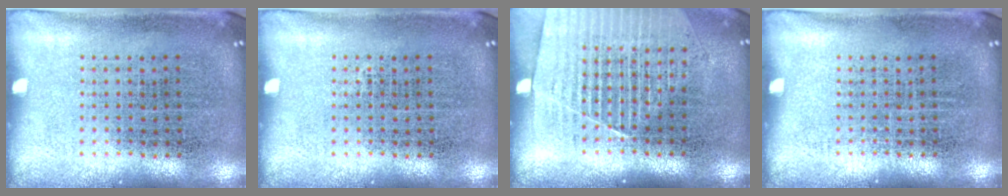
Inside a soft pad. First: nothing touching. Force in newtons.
{"total": 0.0}
{"total": 1.6, "press": 1.5, "slide": 0.4}
{"total": 0.0}